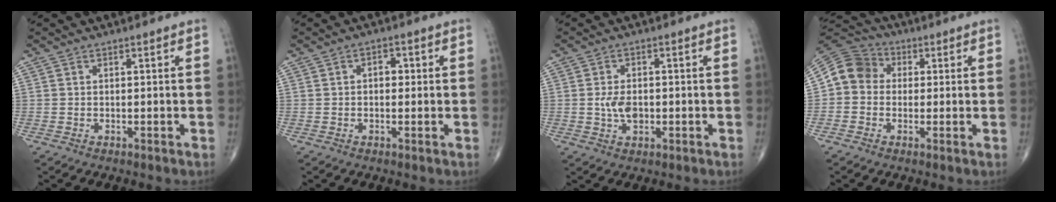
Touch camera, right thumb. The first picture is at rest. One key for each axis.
{"total": 2.5, "fx": 0.3, "fy": 1.7, "fz": 1.8, "tx": -0.014, "ty": 0.007, "tz": -0.001}
{"total": 4.2, "fx": -0.5, "fy": 2.6, "fz": 3.3, "tx": -0.055, "ty": 0.000, "tz": -0.008}
{"total": 8.4, "fx": 0.3, "fy": 7.5, "fz": 3.8, "tx": -0.053, "ty": 0.026, "tz": -0.011}